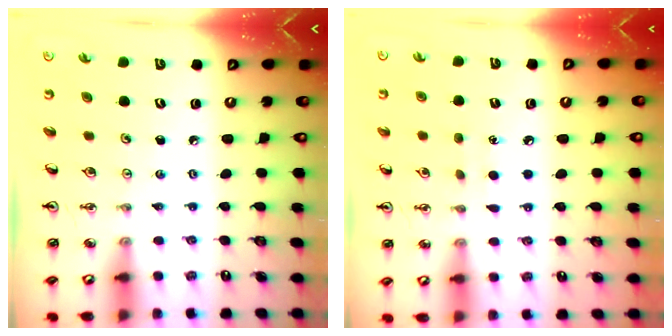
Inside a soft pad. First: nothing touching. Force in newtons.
{"total": 4.7, "press": 4.7, "slide": 0.5}